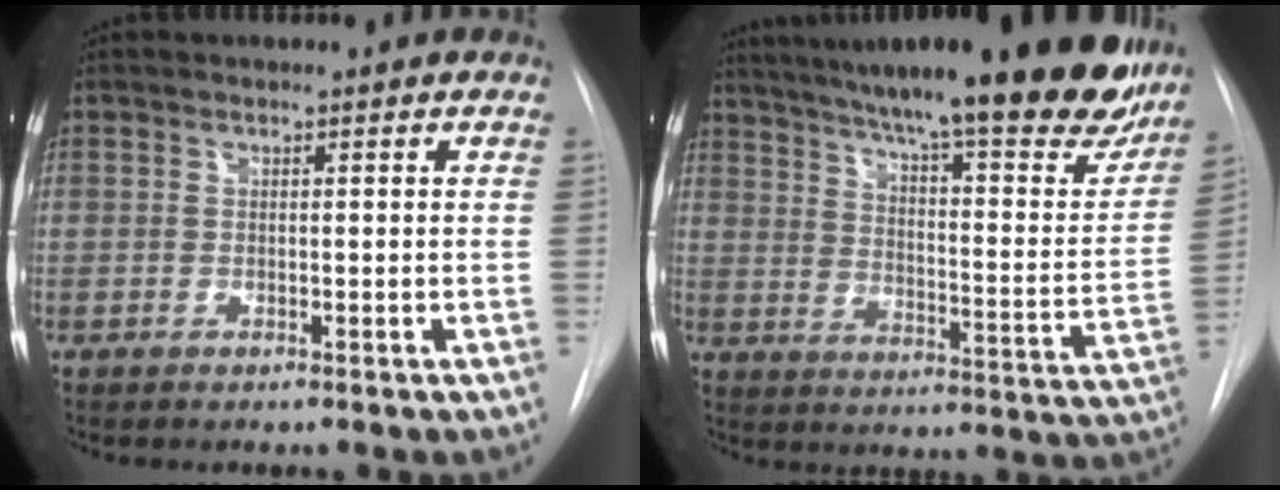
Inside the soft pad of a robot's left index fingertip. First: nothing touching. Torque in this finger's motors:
{"motor_torque": [0.90, -0.69, 0.52, 0.21]}